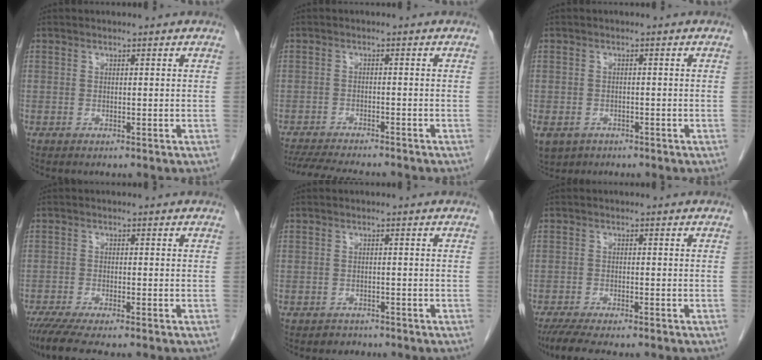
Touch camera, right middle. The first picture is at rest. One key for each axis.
{"total": 11.0, "fx": -9.9, "fy": 1.6, "fz": 4.6, "tx": -0.072, "ty": -0.013, "tz": -0.143}
{"total": 10.3, "fx": -5.0, "fy": 8.2, "fz": 3.9, "tx": -0.119, "ty": -0.009, "tz": -0.065}
{"total": 6.2, "fx": -5.1, "fy": 0.1, "fz": 3.4, "tx": -0.052, "ty": -0.016, "tz": -0.087}
{"total": 1.6, "fx": -1.3, "fy": 0.9, "fz": -0.2, "tx": -0.005, "ty": 0.003, "tz": -0.022}
{"total": 7.0, "fx": -5.8, "fy": 0.9, "fz": 3.8, "tx": -0.060, "ty": -0.016, "tz": -0.092}